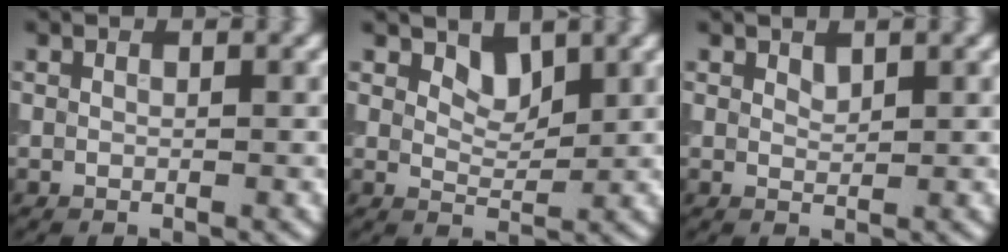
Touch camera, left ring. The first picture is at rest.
{"total": 2.1, "force": [1.6, 1.0, 1.0], "torque": [-0.019, -0.009, 0.025]}
{"total": 0.8, "force": [0.6, 0.3, 0.3], "torque": [-0.006, -0.002, 0.014]}